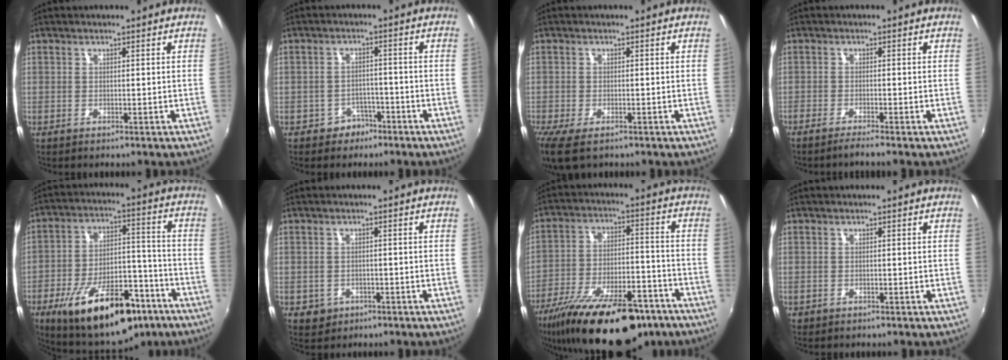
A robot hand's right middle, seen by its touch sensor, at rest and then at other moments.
{"total": 3.9, "force": [-2.6, 2.9, 0.3], "torque": [-0.010, 0.014, -0.034]}
{"total": 6.4, "force": [-4.2, 2.5, 4.1], "torque": [-0.094, -0.031, -0.074]}
{"total": 2.5, "force": [-2.1, -0.5, 1.3], "torque": [-0.034, -0.009, -0.043]}
{"total": 22.6, "force": [-13.6, 10.1, 15.0], "torque": [-0.260, -0.004, -0.191]}
{"total": 4.0, "force": [-1.3, 3.6, 1.3], "torque": [-0.035, -0.004, -0.013]}
{"total": 25.6, "force": [-18.7, 9.2, 15.0], "torque": [-0.270, -0.031, -0.275]}
{"total": 0.8, "force": [-0.4, 0.7, 0.2], "torque": [-0.005, -0.004, -0.005]}